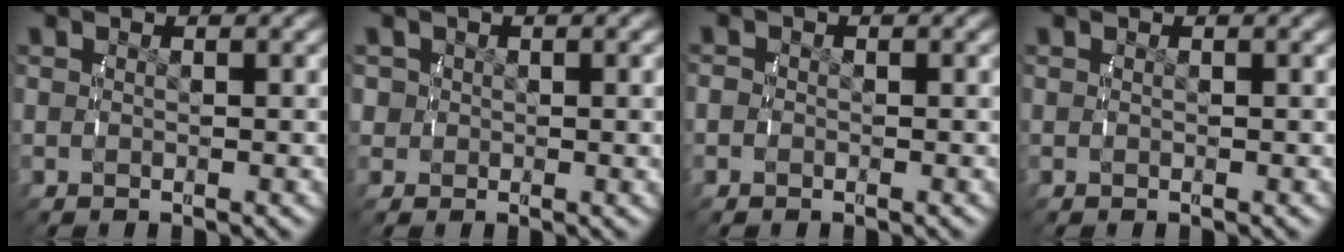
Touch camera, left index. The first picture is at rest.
{"total": 2.4, "force": [0.4, 2.2, 0.9], "torque": [-0.031, -0.006, 0.011]}
{"total": 0.8, "force": [-0.3, 0.7, 0.3], "torque": [-0.009, -0.003, -0.007]}
{"total": 0.0}